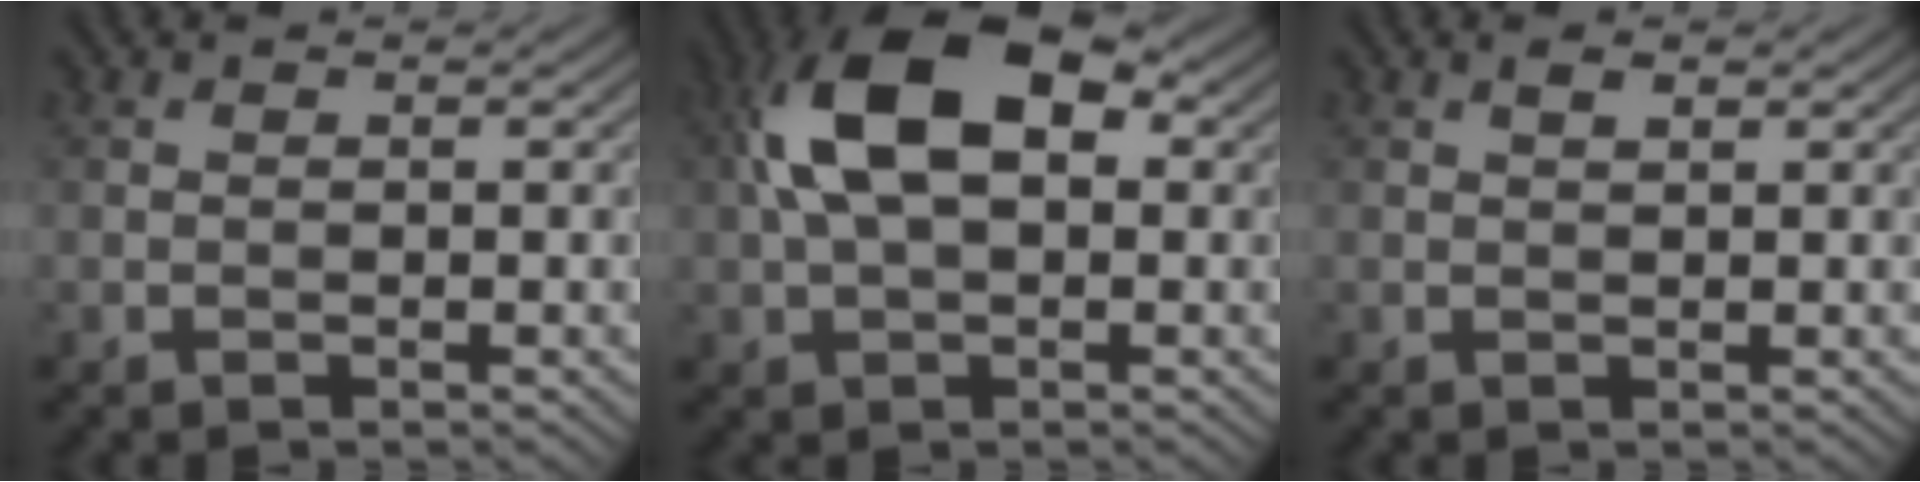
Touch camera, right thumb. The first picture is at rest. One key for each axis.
{"total": 11.6, "fx": 2.3, "fy": 6.3, "fz": 9.5, "tx": -0.193, "ty": 0.018, "tz": 0.031}
{"total": 1.1, "fx": 0.6, "fy": 0.3, "fz": 0.8, "tx": -0.020, "ty": 0.001, "tz": 0.013}